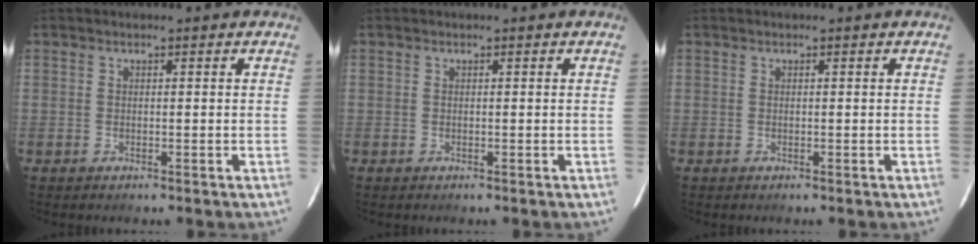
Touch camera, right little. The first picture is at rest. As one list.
[{"total": 0.0}, {"total": 0.0}]